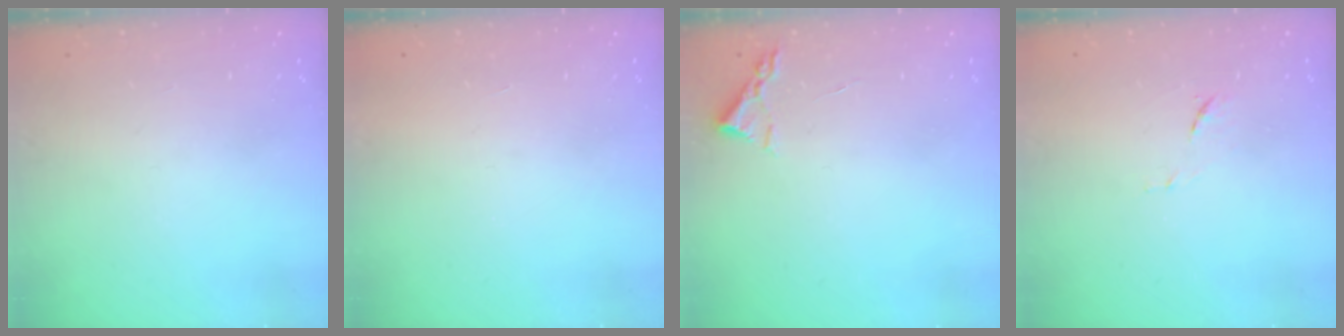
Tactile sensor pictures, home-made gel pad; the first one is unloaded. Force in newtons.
{"total": 1.5, "press": 1.5, "slide": 0.1}
{"total": 2.2, "press": 2.2, "slide": 0.3}
{"total": 7.8, "press": 7.7, "slide": 0.6}